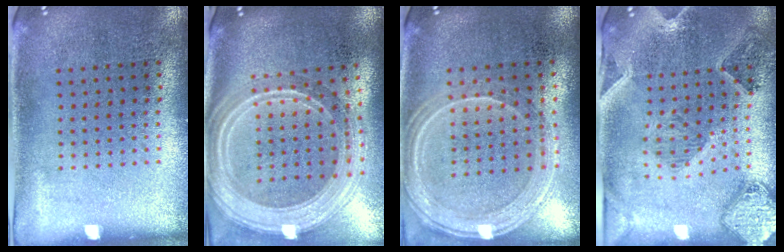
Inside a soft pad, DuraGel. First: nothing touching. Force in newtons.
{"total": 2.9, "press": 2.4, "slide": 1.7}
{"total": 1.3, "press": 1.3, "slide": 0.2}
{"total": 1.6, "press": 1.5, "slide": 0.3}